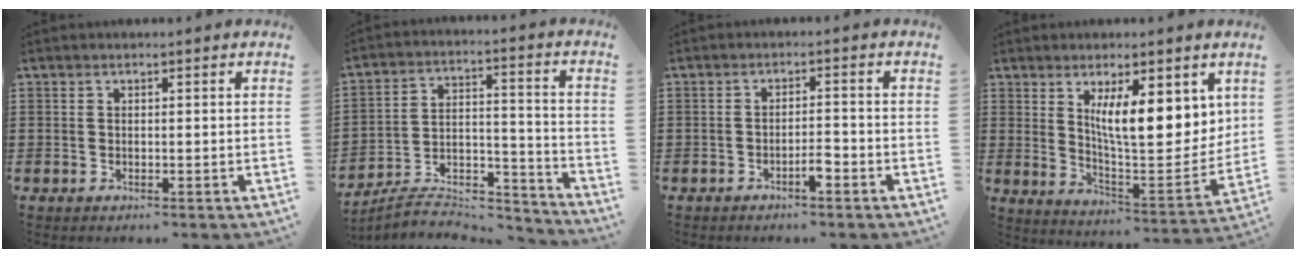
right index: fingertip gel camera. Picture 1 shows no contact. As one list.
[{"total": 6.7, "force": [-6.2, 1.6, 1.9], "torque": [-0.033, 0.003, -0.121]}, {"total": 2.6, "force": [-1.6, 0.5, 2.0], "torque": [-0.037, 0.005, -0.030]}, {"total": 10.4, "force": [4.4, 2.9, 8.9], "torque": [-0.147, -0.028, 0.072]}]